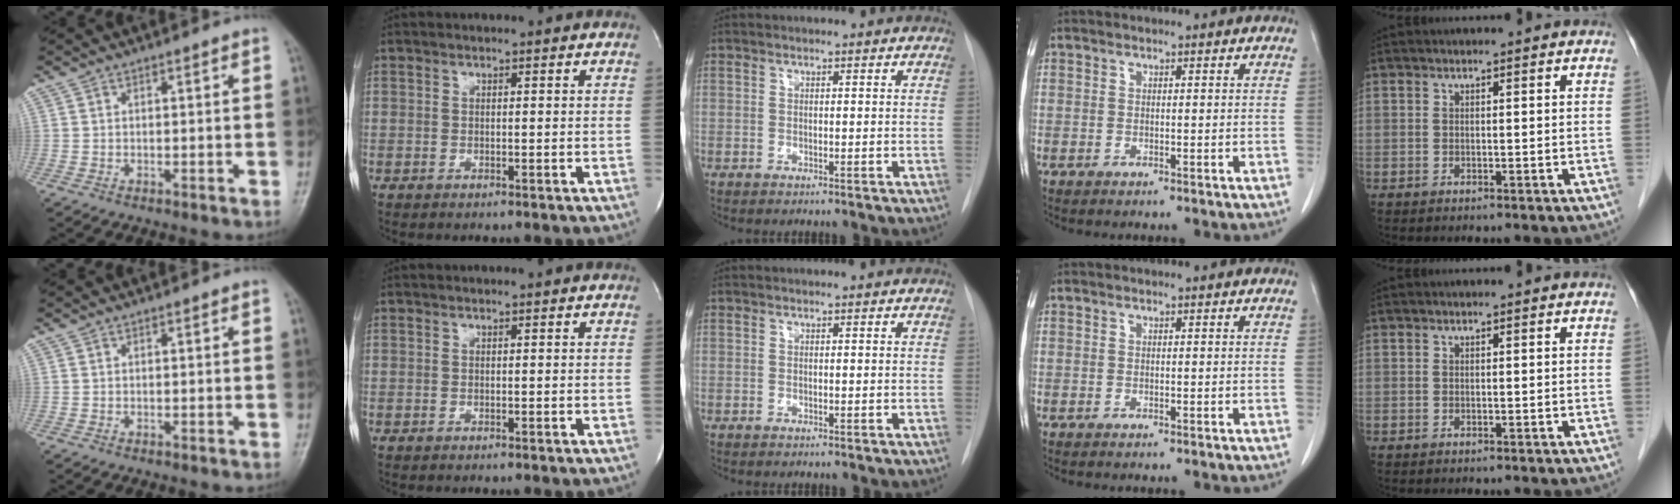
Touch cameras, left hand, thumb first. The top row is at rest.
{}